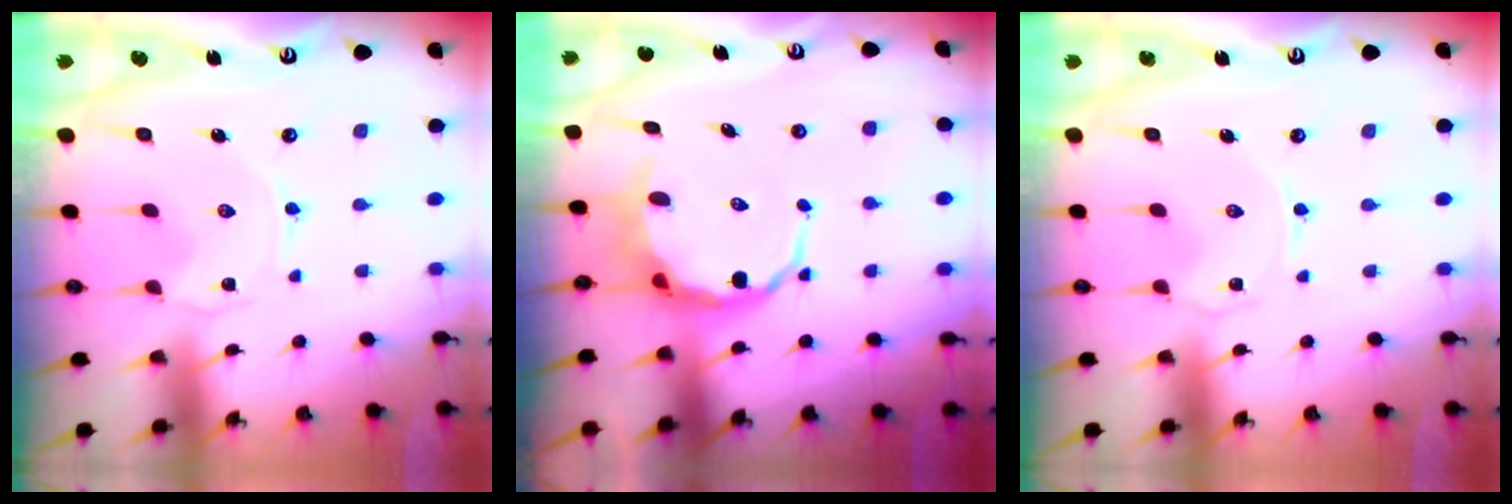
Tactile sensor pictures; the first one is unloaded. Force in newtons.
{"total": 7.7, "press": 7.4, "slide": 2.1}
{"total": 0.0}